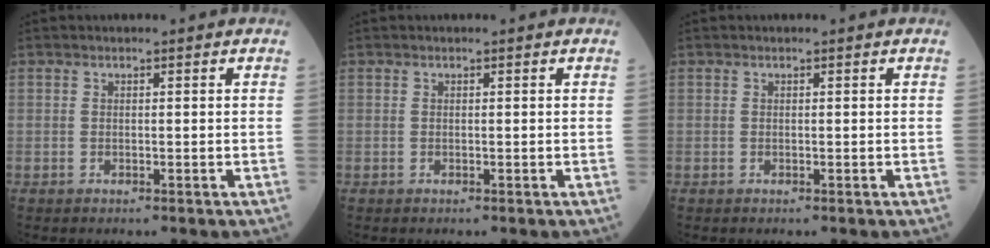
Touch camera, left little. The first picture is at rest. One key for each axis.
{"total": 0.0}
{"total": 0.0}